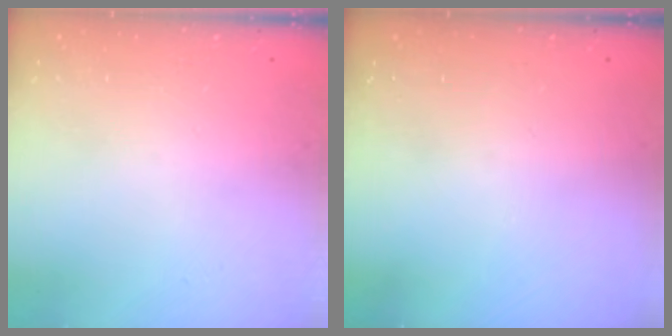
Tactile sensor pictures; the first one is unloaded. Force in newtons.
{"total": 0.0}